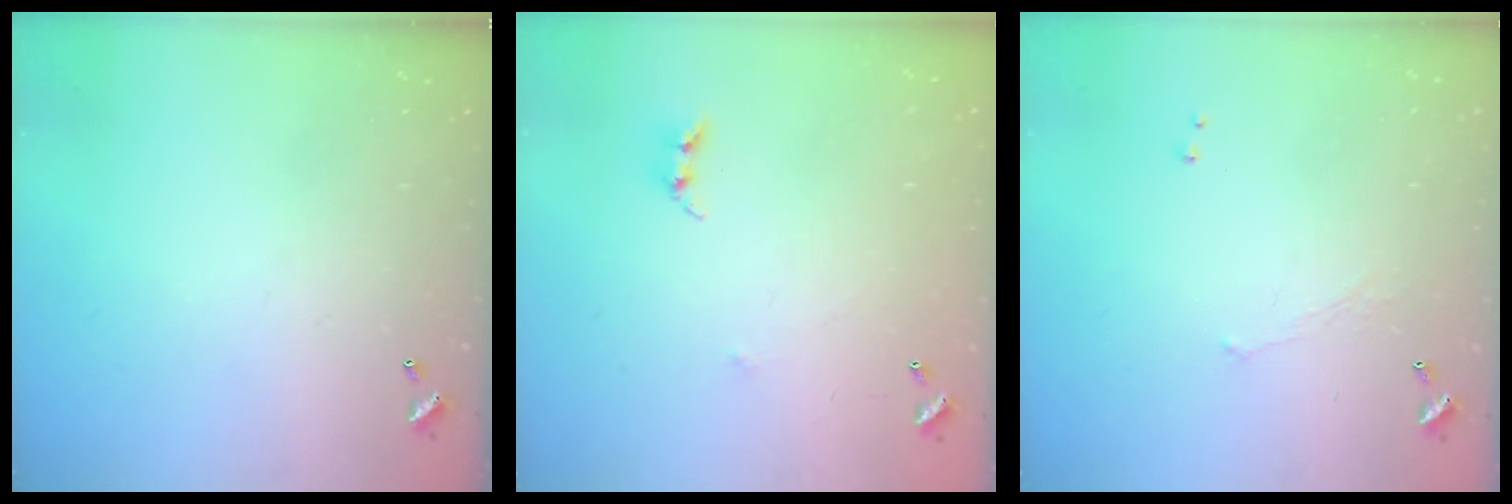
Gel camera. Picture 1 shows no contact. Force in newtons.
{"total": 4.4, "press": 4.4, "slide": 0.3}
{"total": 1.1, "press": 1.0, "slide": 0.6}